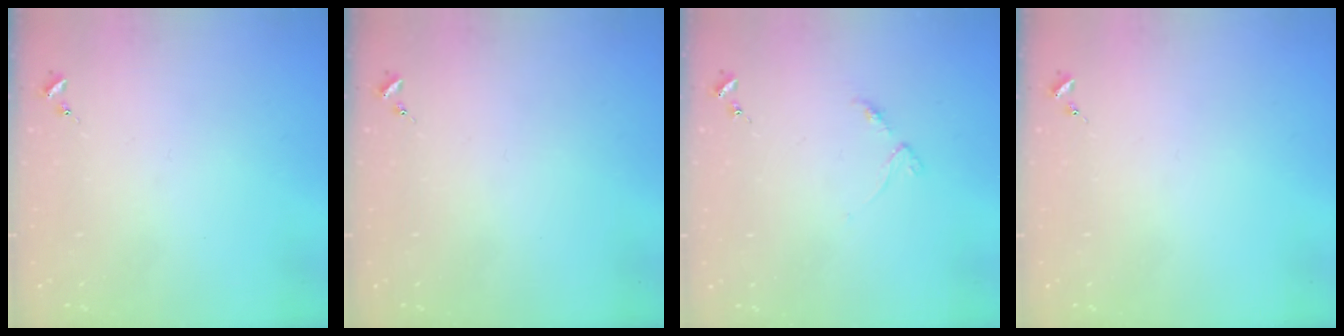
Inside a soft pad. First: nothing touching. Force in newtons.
{"total": 0.0}
{"total": 4.0, "press": 3.9, "slide": 0.4}
{"total": 0.0}